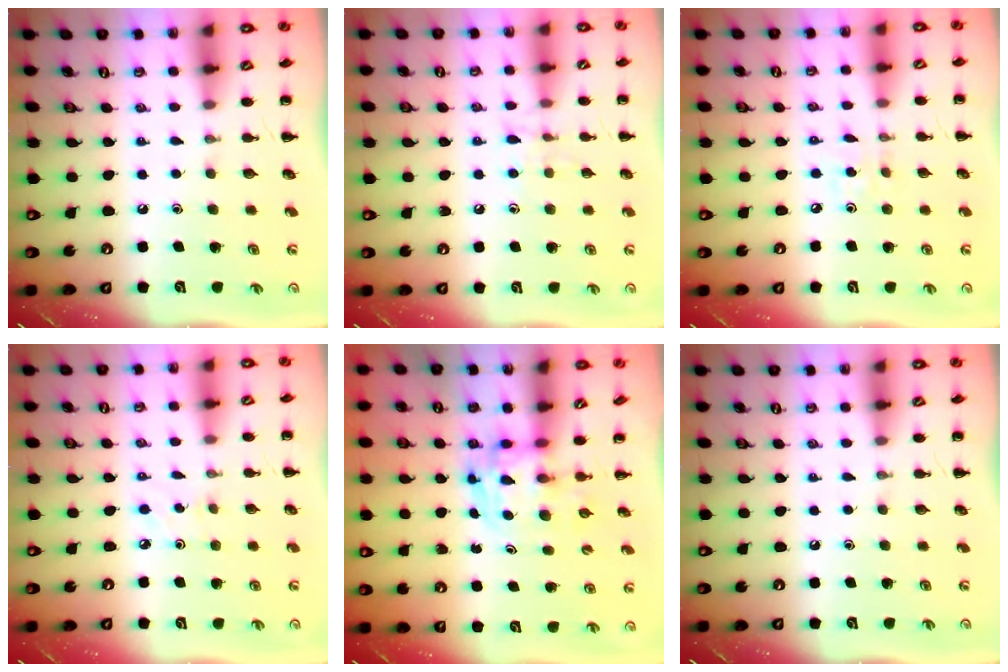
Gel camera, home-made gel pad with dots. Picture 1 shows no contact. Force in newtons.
{"total": 7.0, "press": 6.8, "slide": 1.7}
{"total": 2.4, "press": 2.2, "slide": 0.8}
{"total": 2.1, "press": 2.0, "slide": 0.8}
{"total": 3.6, "press": 3.5, "slide": 0.6}
{"total": 0.0}